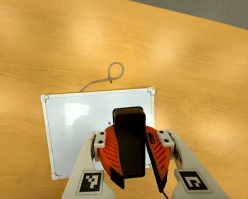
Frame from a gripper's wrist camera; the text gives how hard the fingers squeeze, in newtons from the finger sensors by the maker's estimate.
{"total": 11.8, "left": 12.3, "right": 11.3}